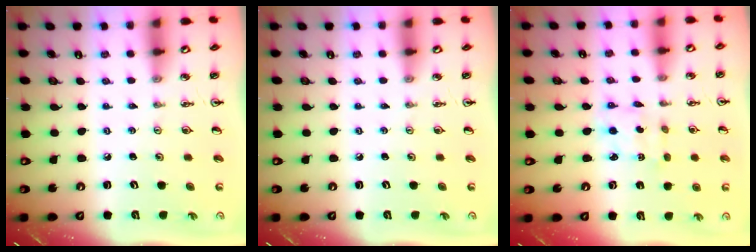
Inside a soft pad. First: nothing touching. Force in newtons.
{"total": 0.0}
{"total": 2.1, "press": 2.0, "slide": 0.4}